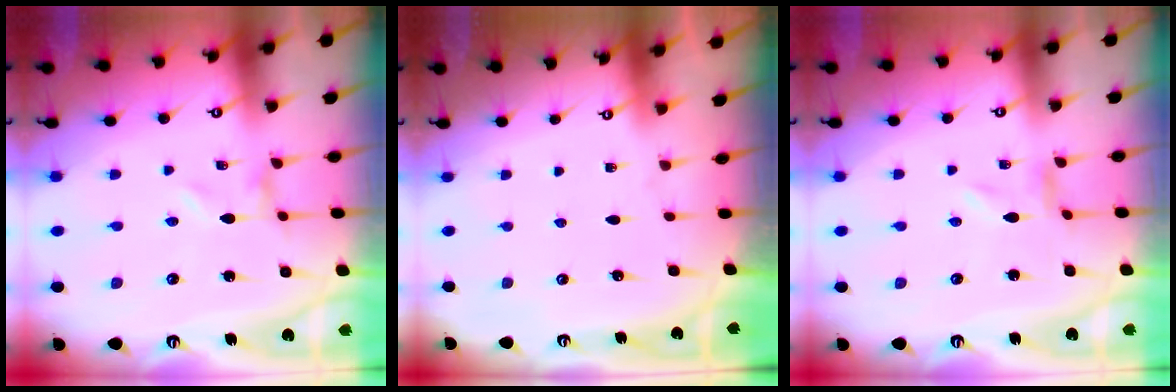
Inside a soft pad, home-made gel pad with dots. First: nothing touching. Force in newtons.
{"total": 0.0}
{"total": 0.0}